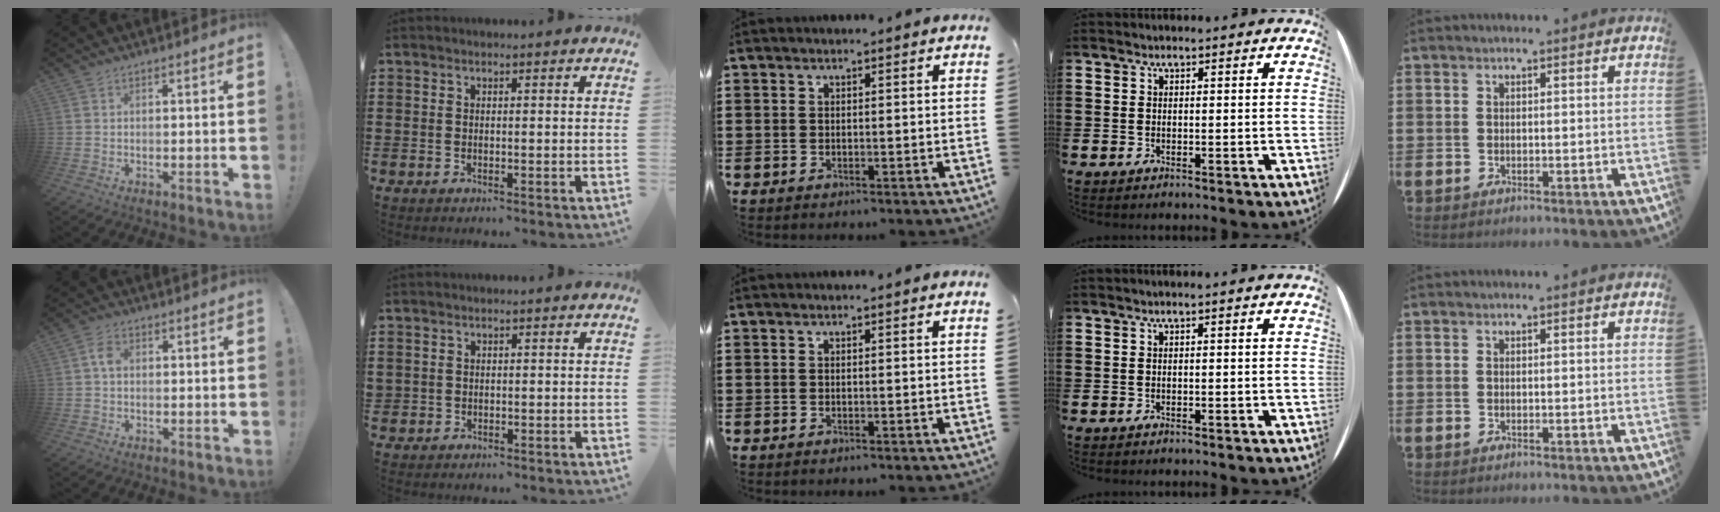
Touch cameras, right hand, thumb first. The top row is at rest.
{"thumb": {"total": 3.7, "force": [0.3, 2.5, 2.7], "torque": [-0.050, 0.010, 0.004]}, "index": {"total": 0.7, "force": [0.2, 0.7, -0.1], "torque": [0.001, 0.005, 0.002]}}